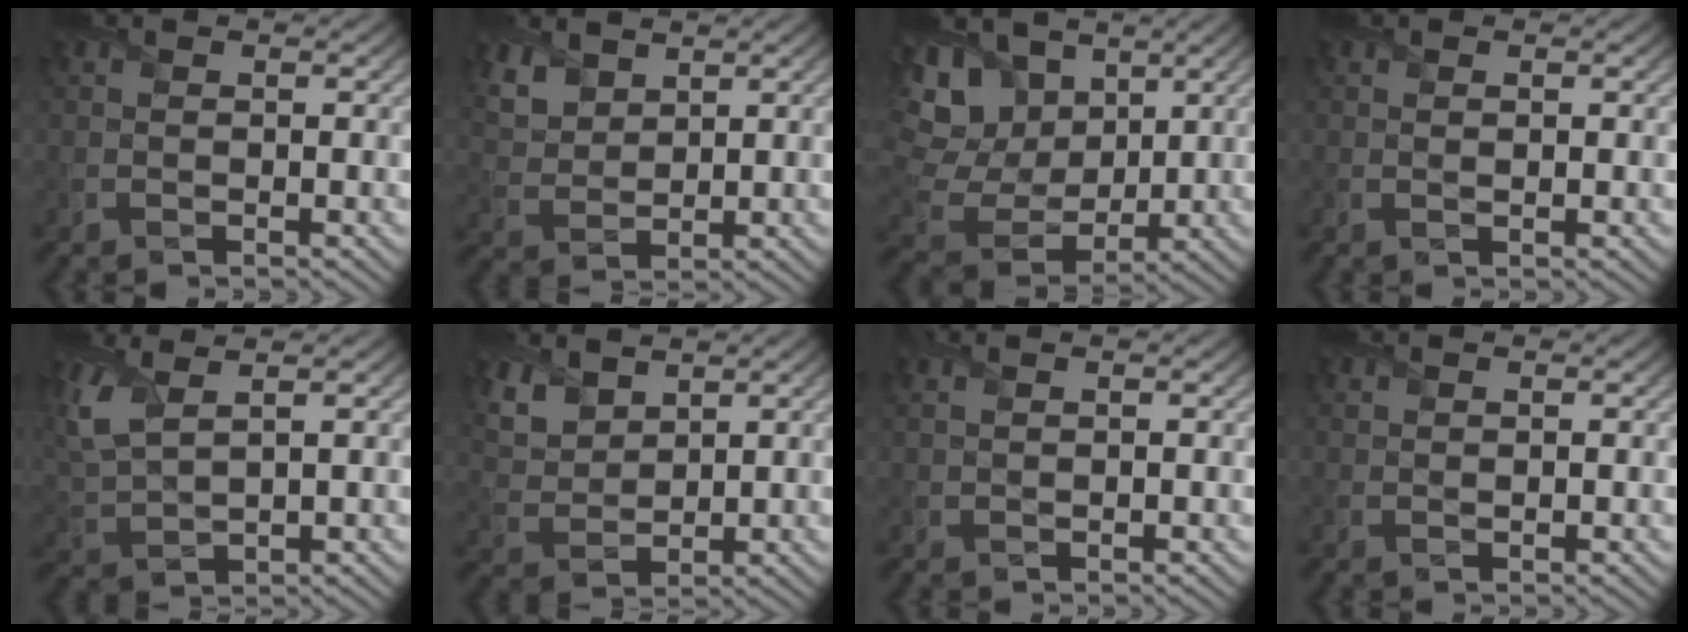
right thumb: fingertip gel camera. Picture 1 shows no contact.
{"total": 5.0, "force": [3.5, 2.8, 2.2], "torque": [-0.069, -0.004, 0.081]}
{"total": 16.5, "force": [6.1, 12.5, 8.9], "torque": [-0.280, 0.035, 0.126]}
{"total": 0.5, "force": [0.3, 0.2, 0.4], "torque": [-0.008, -0.001, 0.005]}
{"total": 6.9, "force": [3.9, 2.6, 5.1], "torque": [-0.150, 0.010, 0.080]}
{"total": 6.2, "force": [4.4, 3.1, 3.0], "torque": [-0.090, 0.002, 0.096]}
{"total": 1.0, "force": [0.8, 0.0, 0.5], "torque": [-0.017, 0.004, 0.019]}
{"total": 0.7, "force": [0.7, 0.1, 0.2], "torque": [-0.007, -0.001, 0.016]}